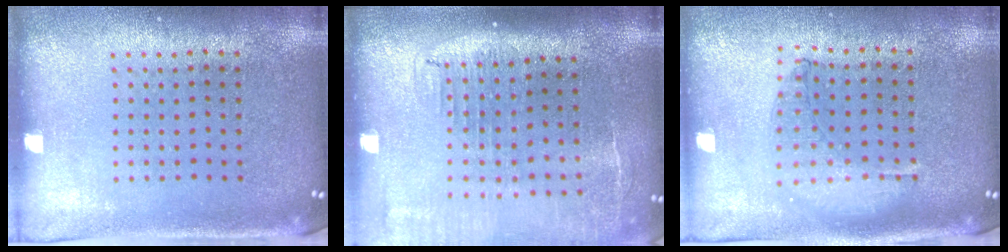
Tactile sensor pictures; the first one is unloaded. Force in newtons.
{"total": 2.0, "press": 1.6, "slide": 1.2}
{"total": 1.0, "press": 0.9, "slide": 0.3}